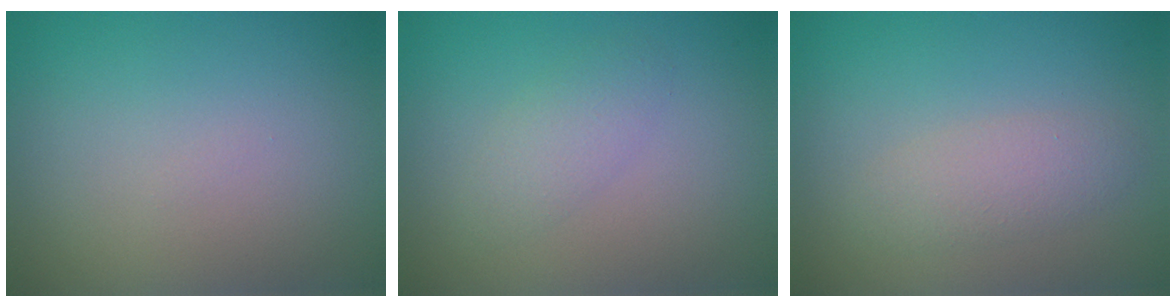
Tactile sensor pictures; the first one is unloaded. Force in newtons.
{"total": 1.9, "press": 1.9, "slide": 0.2}
{"total": 2.2, "press": 2.2, "slide": 0.1}